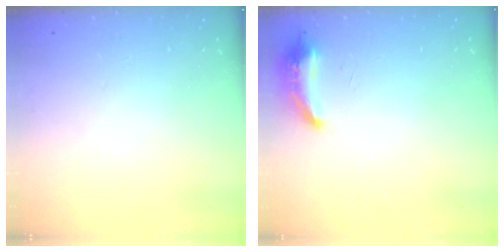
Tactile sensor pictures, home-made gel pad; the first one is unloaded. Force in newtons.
{"total": 8.5, "press": 8.4, "slide": 1.6}